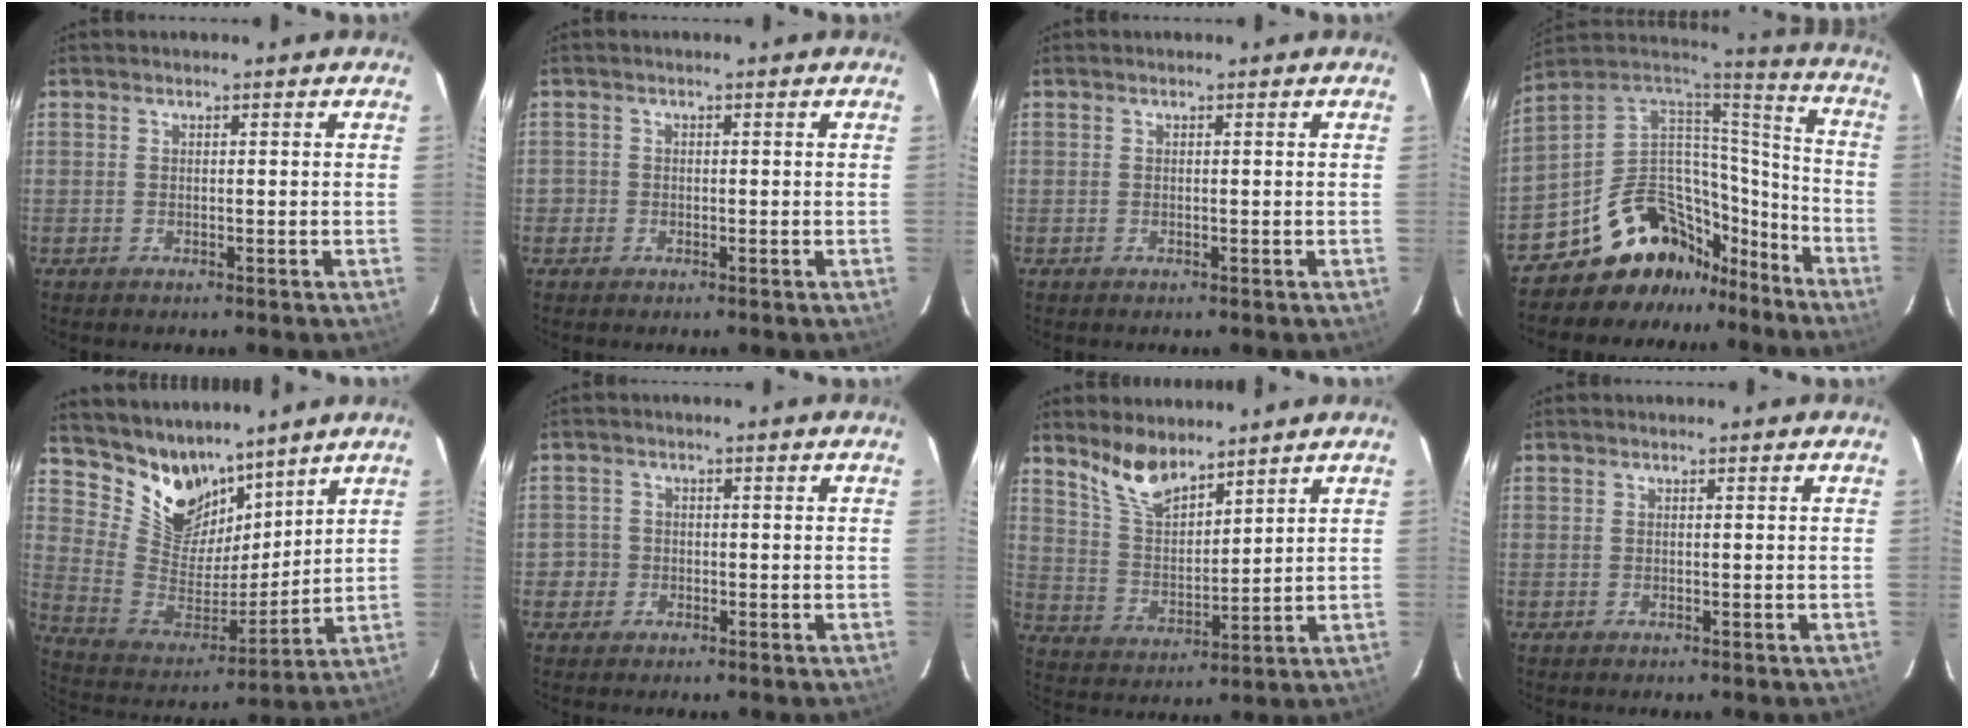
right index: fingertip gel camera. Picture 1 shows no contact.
{"total": 1.5, "force": [-0.8, 1.3, 0.1], "torque": [-0.004, 0.002, -0.014]}
{"total": 0.0}
{"total": 21.1, "force": [-15.5, 12.1, 7.6], "torque": [-0.157, 0.062, -0.233]}
{"total": 14.6, "force": [11.2, 7.9, 4.8], "torque": [-0.112, -0.001, 0.223]}
{"total": 2.9, "force": [-1.1, 2.7, 0.2], "torque": [0.000, 0.015, -0.020]}
{"total": 8.9, "force": [7.2, 2.9, 4.4], "torque": [-0.085, 0.004, 0.146]}
{"total": 0.0}